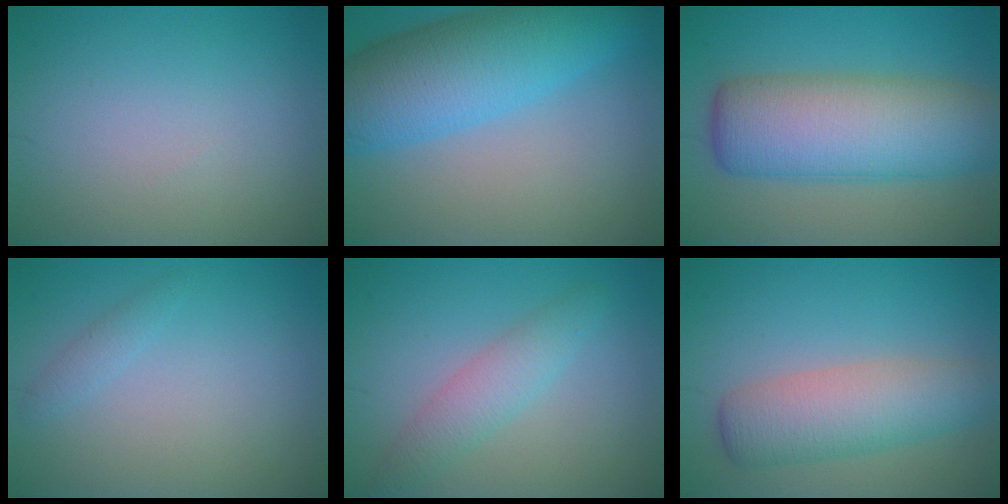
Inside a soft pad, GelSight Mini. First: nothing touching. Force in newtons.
{"total": 10.0, "press": 10.0, "slide": 0.3}
{"total": 10.8, "press": 10.8, "slide": 0.4}
{"total": 1.0, "press": 1.0, "slide": 0.1}
{"total": 2.9, "press": 2.9, "slide": 0.1}
{"total": 5.8, "press": 5.8, "slide": 0.2}